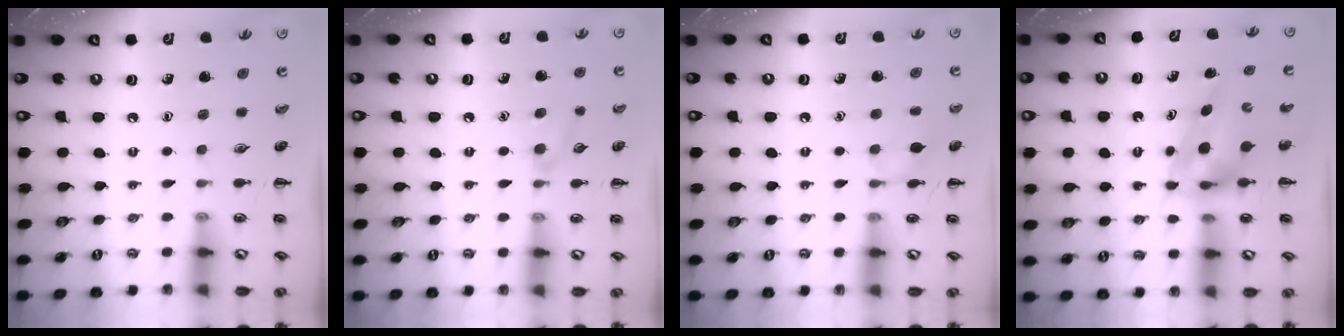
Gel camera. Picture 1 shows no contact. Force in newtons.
{"total": 6.0, "press": 5.8, "slide": 1.8}
{"total": 6.3, "press": 6.1, "slide": 1.3}
{"total": 6.1, "press": 6.0, "slide": 1.0}